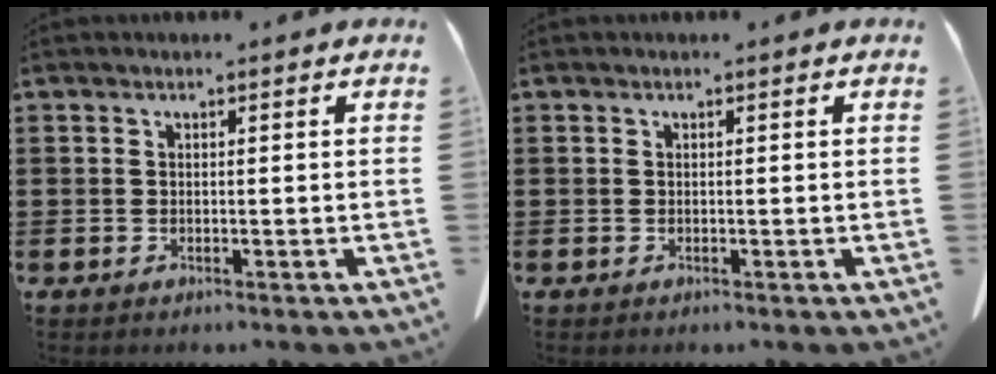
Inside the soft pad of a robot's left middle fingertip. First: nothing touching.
{"total": 0.0}